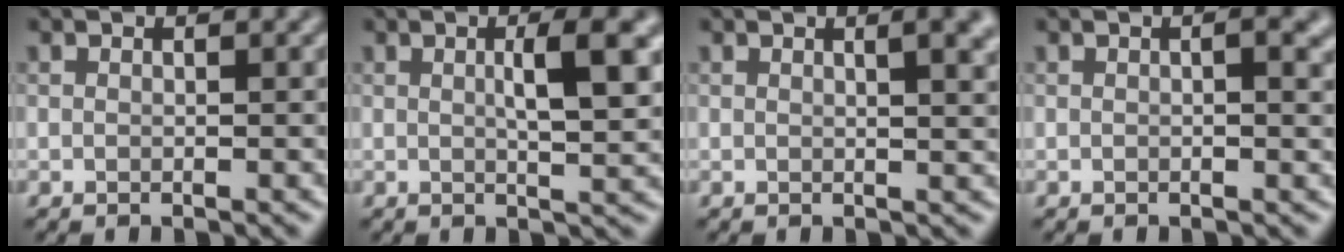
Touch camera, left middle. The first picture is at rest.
{"total": 4.7, "force": [1.0, 0.9, 4.5], "torque": [-0.065, 0.003, 0.014]}
{"total": 4.2, "force": [1.6, 1.6, 3.5], "torque": [-0.025, 0.009, 0.015]}
{"total": 2.3, "force": [0.5, 0.6, 2.2], "torque": [-0.028, 0.002, 0.005]}